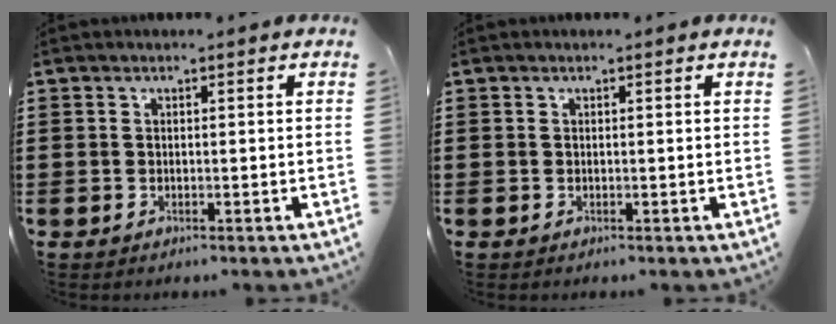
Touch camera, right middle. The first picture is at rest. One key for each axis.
{"total": 0.0}